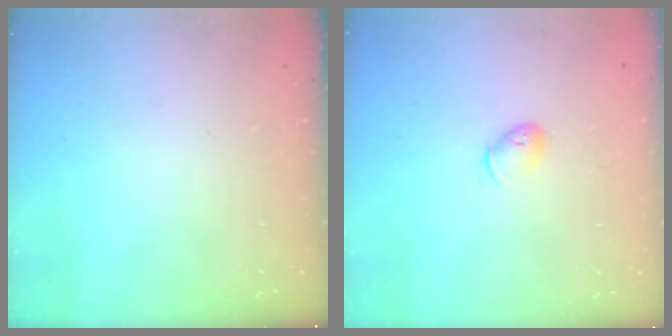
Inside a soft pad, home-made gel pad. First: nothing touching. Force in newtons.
{"total": 5.5, "press": 5.4, "slide": 1.1}